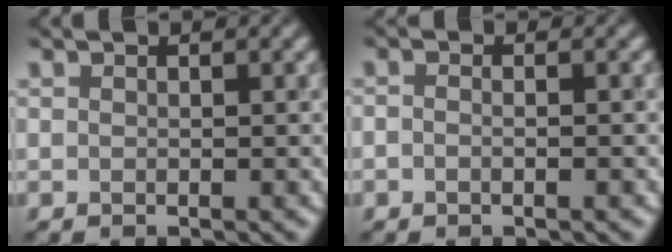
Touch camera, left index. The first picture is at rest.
{"total": 1.7, "force": [-0.1, 1.1, 1.3], "torque": [0.007, -0.002, -0.024]}